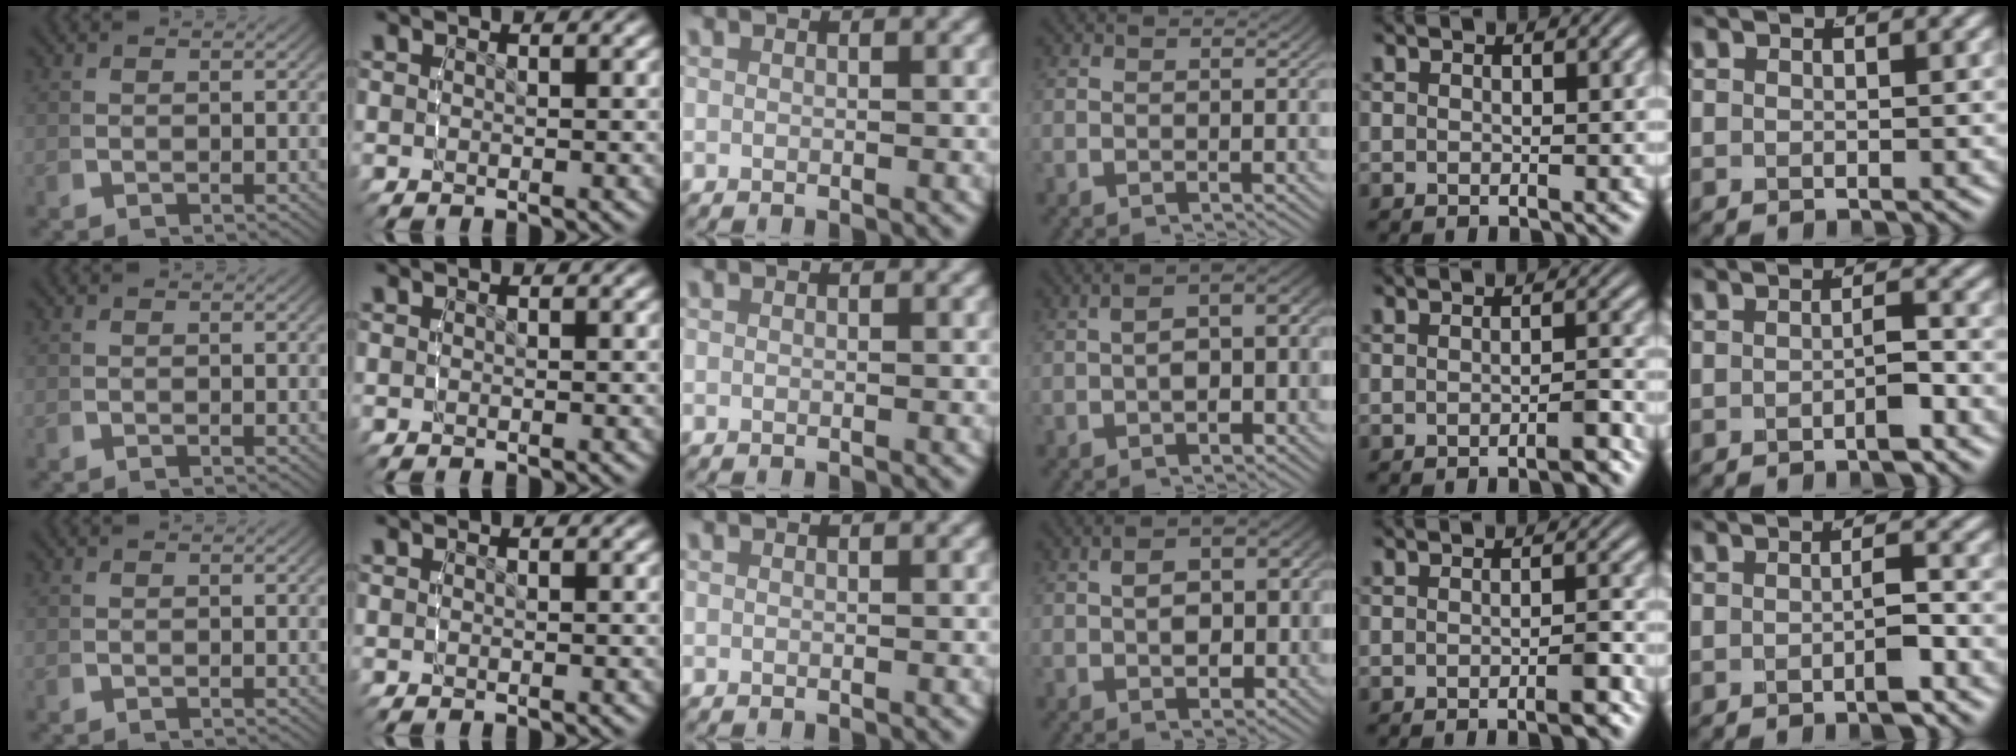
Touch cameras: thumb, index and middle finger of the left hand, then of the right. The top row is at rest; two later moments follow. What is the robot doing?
{"motion": "lift_and_place", "object": "sponge"}